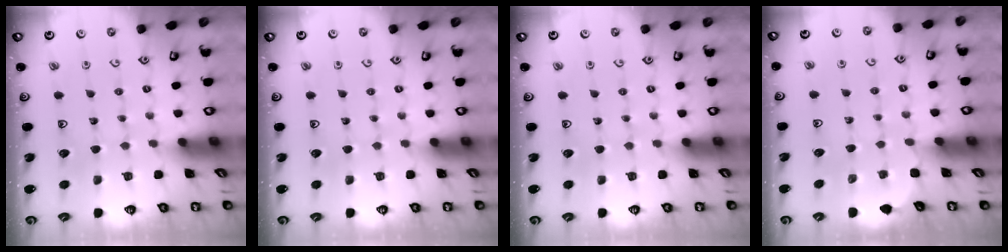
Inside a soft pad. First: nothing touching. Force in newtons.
{"total": 0.0}
{"total": 0.0}
{"total": 2.1, "press": 2.1, "slide": 0.2}